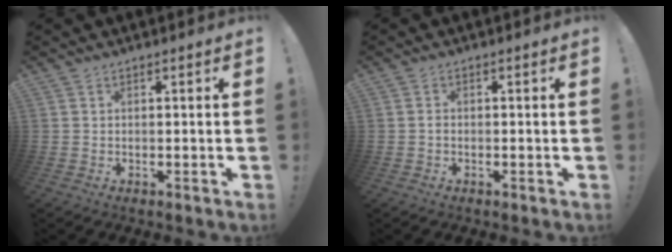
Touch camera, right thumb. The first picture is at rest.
{"total": 0.7, "force": [-0.6, 0.3, 0.3], "torque": [-0.010, 0.003, -0.011]}